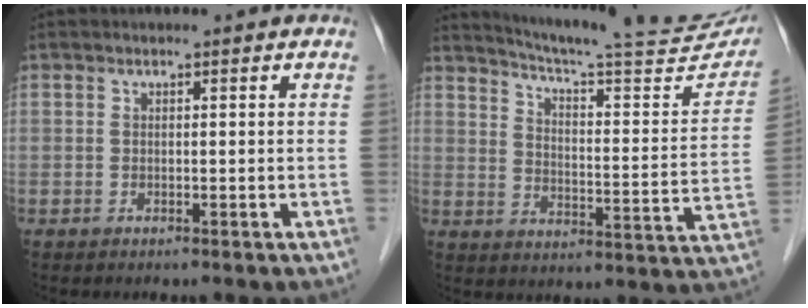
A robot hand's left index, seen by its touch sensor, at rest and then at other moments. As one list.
[{"total": 23.6, "force": [21.5, 1.6, 9.7], "torque": [-0.140, -0.057, 0.272]}]